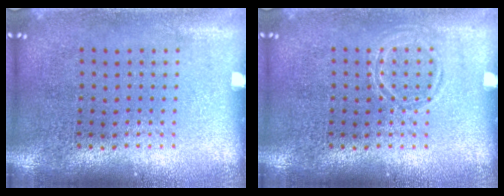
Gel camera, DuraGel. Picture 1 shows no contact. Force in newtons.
{"total": 1.0, "press": 1.0, "slide": 0.1}